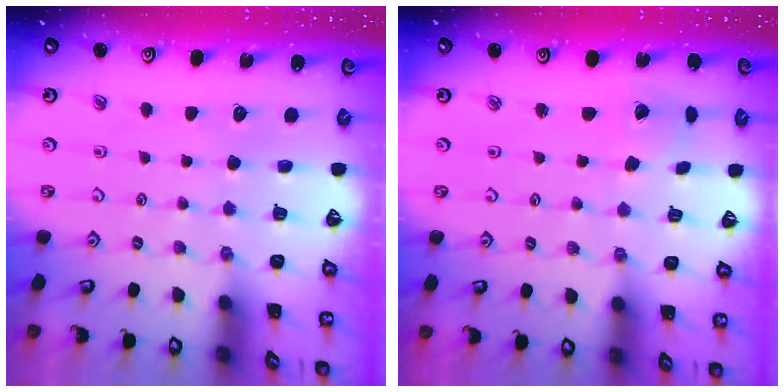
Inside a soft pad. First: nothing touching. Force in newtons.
{"total": 2.9, "press": 2.9, "slide": 0.1}